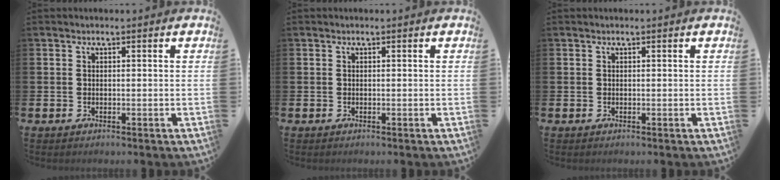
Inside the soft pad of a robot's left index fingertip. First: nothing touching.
{"total": 0.0}
{"total": 0.0}